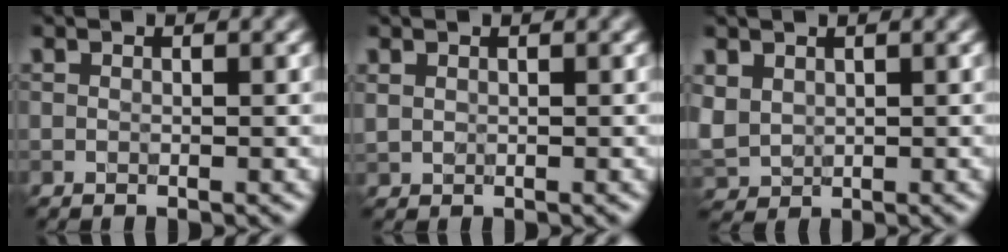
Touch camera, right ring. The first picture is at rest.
{"total": 0.7, "force": [0.4, 0.4, 0.3], "torque": [-0.011, -0.001, 0.014]}
{"total": 2.8, "force": [1.0, 2.3, 1.4], "torque": [-0.042, -0.001, 0.024]}